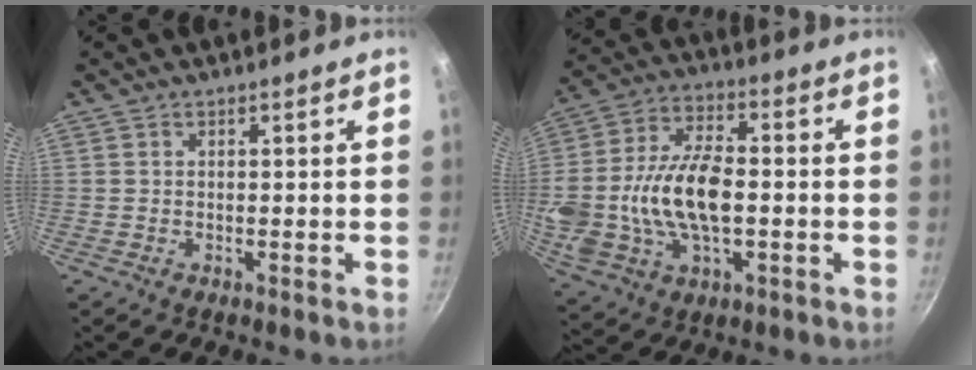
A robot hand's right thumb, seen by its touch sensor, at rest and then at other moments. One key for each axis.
{"total": 19.0, "fx": -1.7, "fy": 10.6, "fz": 15.7, "tx": -0.321, "ty": 0.022, "tz": -0.023}